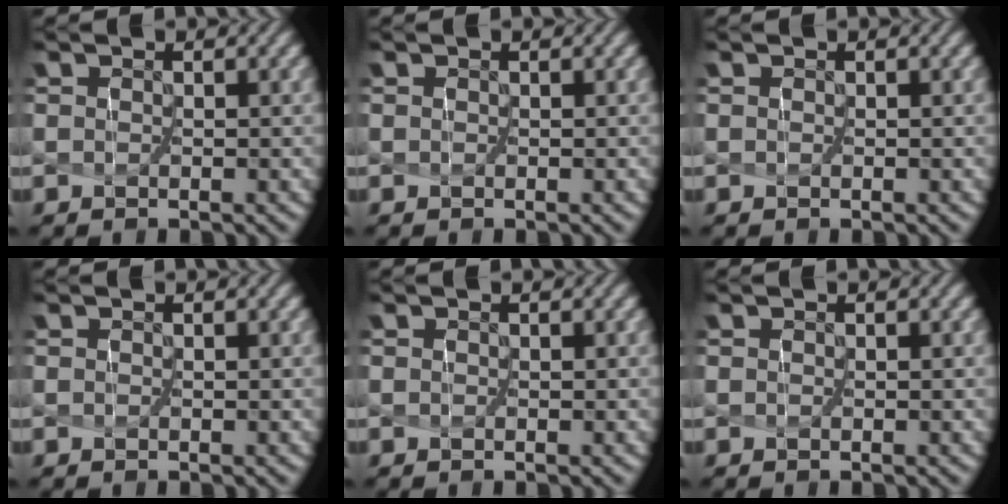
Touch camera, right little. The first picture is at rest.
{"total": 0.0}
{"total": 0.0}
{"total": 0.0}
{"total": 0.0}
{"total": 0.0}